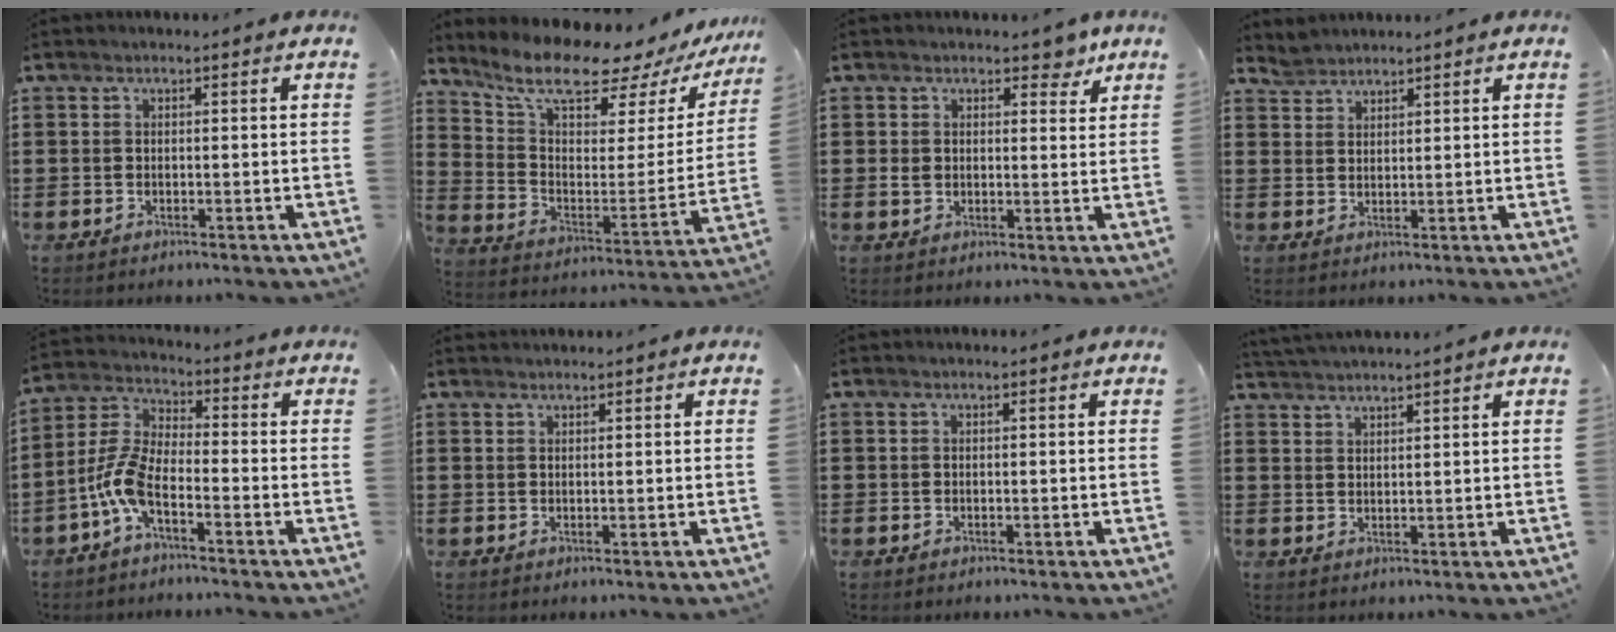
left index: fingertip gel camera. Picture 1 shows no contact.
{"total": 10.6, "force": [9.1, 2.4, 5.0], "torque": [-0.119, -0.071, 0.149]}
{"total": 4.3, "force": [2.2, 3.2, 1.9], "torque": [-0.029, 0.002, 0.033]}
{"total": 2.4, "force": [2.3, 0.4, -0.3], "torque": [-0.001, 0.001, 0.048]}
{"total": 7.1, "force": [-4.0, 2.3, 5.4], "torque": [-0.152, -0.014, -0.088]}
{"total": 0.7, "force": [0.7, 0.0, 0.1], "torque": [-0.004, -0.001, 0.015]}
{"total": 0.0}
{"total": 2.2, "force": [2.2, -0.4, 0.1], "torque": [-0.008, -0.002, 0.043]}